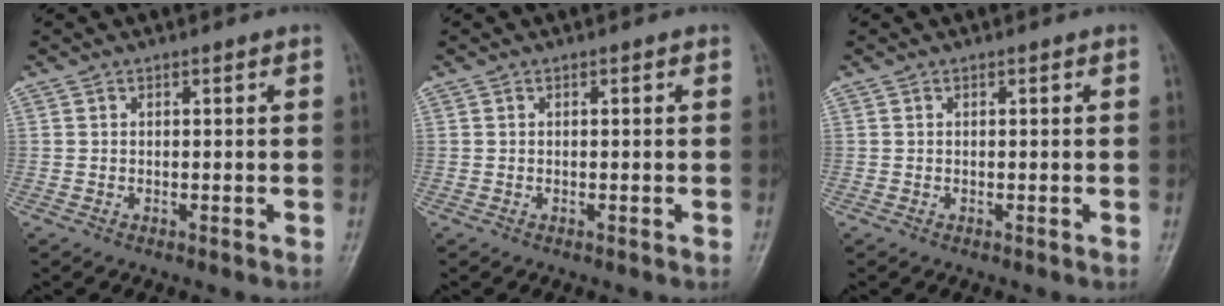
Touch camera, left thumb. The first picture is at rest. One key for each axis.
{"total": 0.0}
{"total": 0.0}